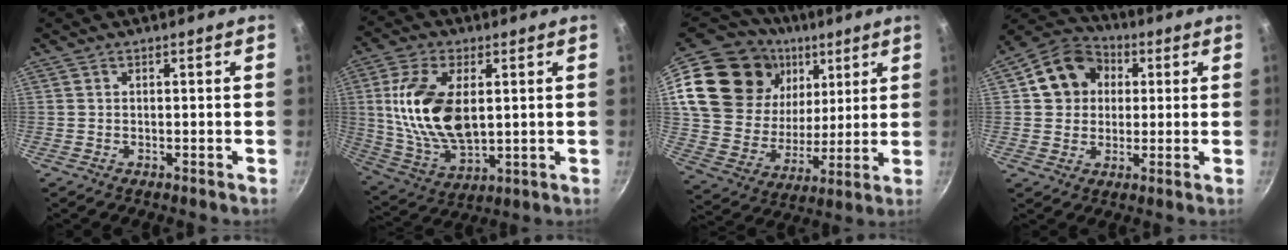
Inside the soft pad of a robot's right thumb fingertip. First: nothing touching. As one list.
[{"total": 16.9, "force": [2.6, 9.3, 13.9], "torque": [-0.257, -0.011, 0.058]}, {"total": 27.9, "force": [12.5, 19.4, 15.7], "torque": [-0.273, -0.024, 0.230]}, {"total": 11.6, "force": [2.6, 9.9, 5.5], "torque": [-0.064, 0.018, 0.028]}]